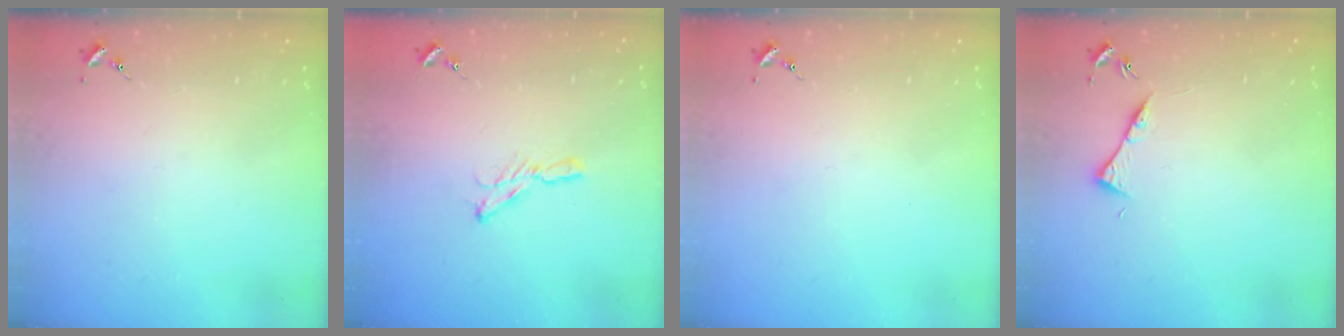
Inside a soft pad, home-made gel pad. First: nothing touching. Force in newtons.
{"total": 5.7, "press": 5.7, "slide": 0.1}
{"total": 0.0}
{"total": 4.2, "press": 4.1, "slide": 0.5}